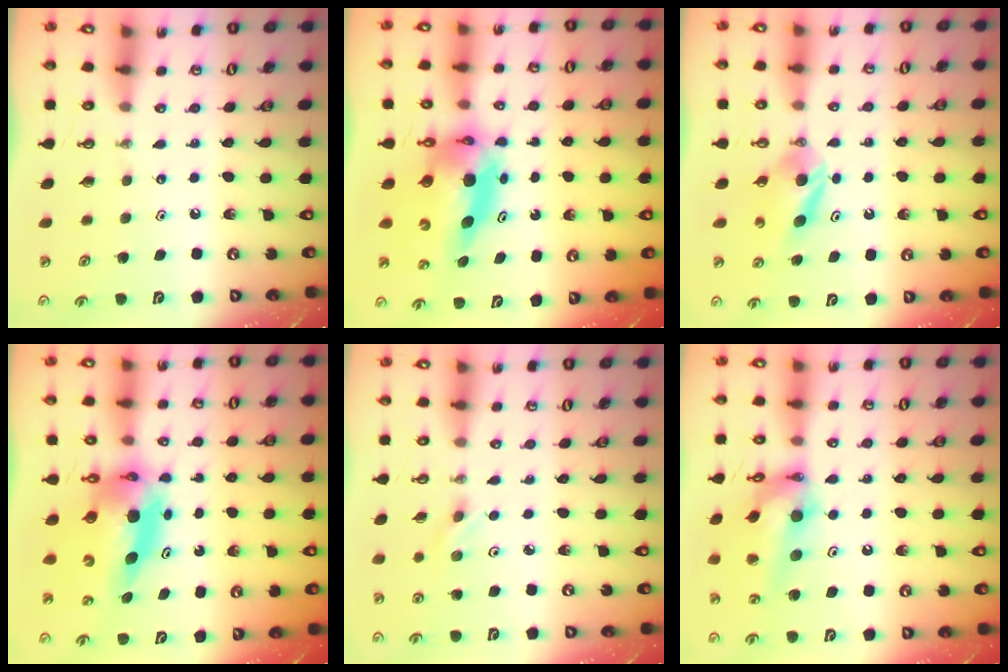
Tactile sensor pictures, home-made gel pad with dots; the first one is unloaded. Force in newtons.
{"total": 9.8, "press": 9.8, "slide": 1.0}
{"total": 5.2, "press": 5.0, "slide": 1.2}
{"total": 9.8, "press": 9.8, "slide": 1.0}
{"total": 2.7, "press": 2.3, "slide": 1.4}
{"total": 17.0, "press": 16.9, "slide": 2.0}